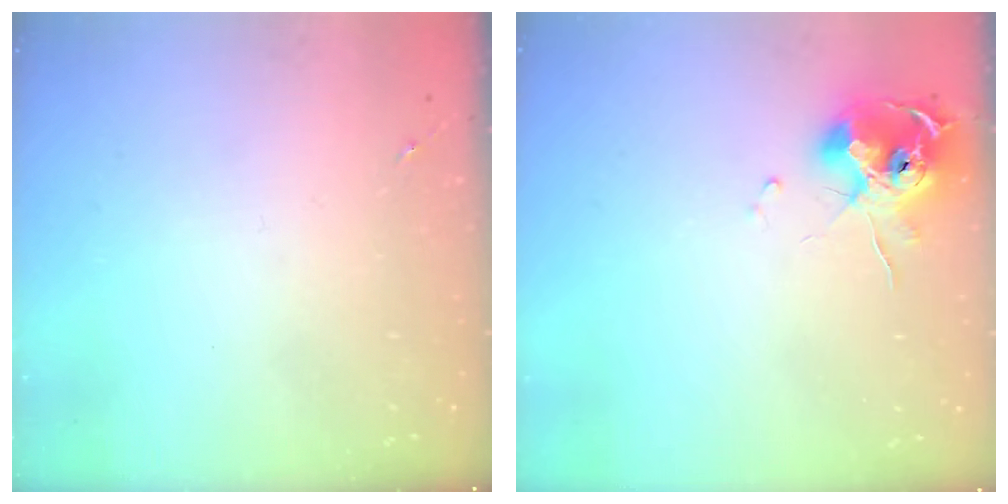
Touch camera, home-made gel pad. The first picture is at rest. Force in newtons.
{"total": 12.9, "press": 12.9, "slide": 1.4}